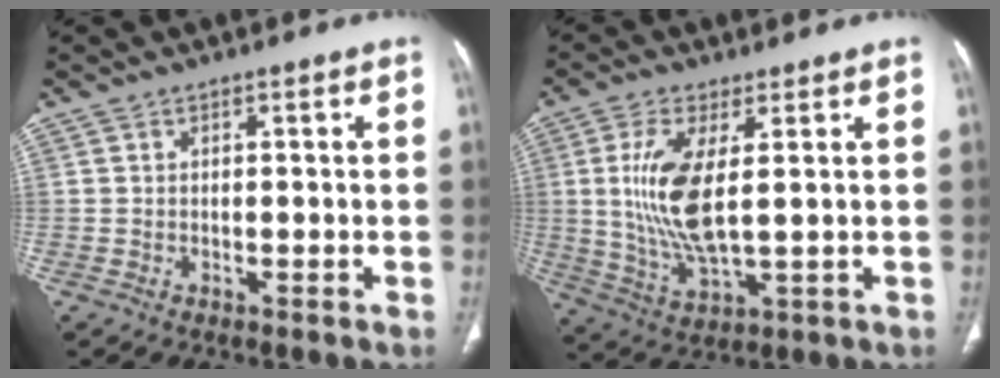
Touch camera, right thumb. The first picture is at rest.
{"total": 11.9, "force": [1.8, 4.2, 11.0], "torque": [-0.237, -0.020, 0.041]}